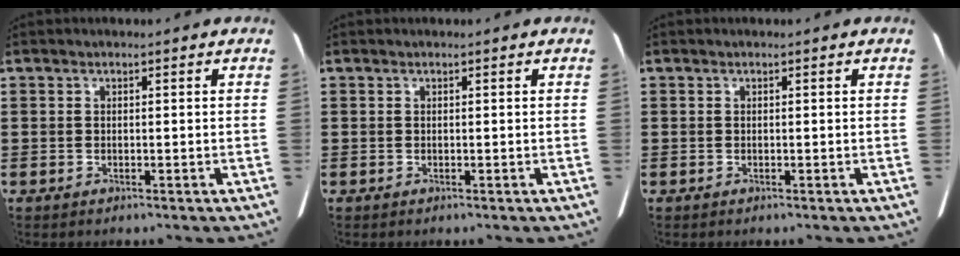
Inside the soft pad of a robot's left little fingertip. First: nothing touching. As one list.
[{"total": 0.0}, {"total": 0.0}]